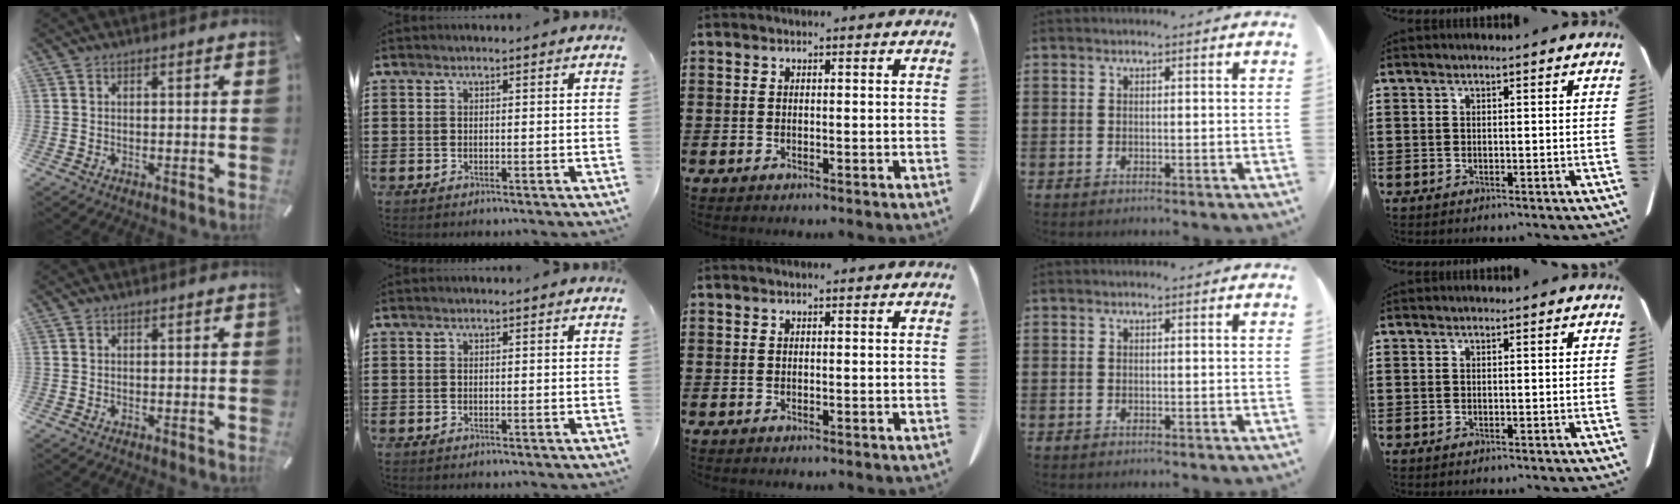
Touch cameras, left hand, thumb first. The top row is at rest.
{}